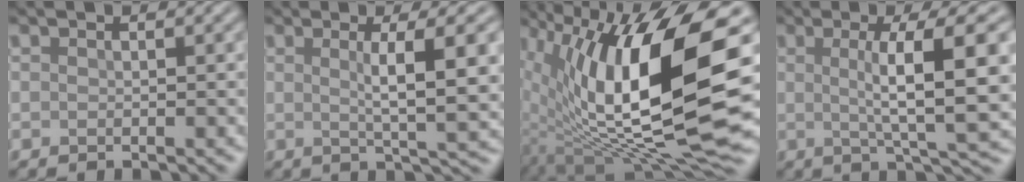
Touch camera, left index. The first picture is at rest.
{"total": 7.3, "force": [1.2, 1.6, 7.1], "torque": [-0.094, 0.004, 0.018]}
{"total": 16.1, "force": [2.5, 5.6, 14.9], "torque": [-0.269, -0.009, 0.054]}
{"total": 9.8, "force": [1.2, 2.1, 9.5], "torque": [-0.119, 0.007, 0.019]}